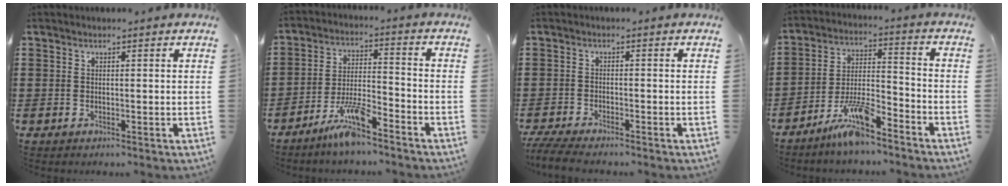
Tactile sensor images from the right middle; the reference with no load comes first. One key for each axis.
{"total": 7.5, "fx": -5.9, "fy": 1.0, "fz": 4.4, "tx": -0.095, "ty": -0.002, "tz": -0.113}
{"total": 3.2, "fx": -3.0, "fy": 0.1, "fz": 1.2, "tx": -0.041, "ty": -0.009, "tz": -0.067}
{"total": 8.6, "fx": -6.9, "fy": 1.5, "fz": 5.0, "tx": -0.108, "ty": 0.002, "tz": -0.133}